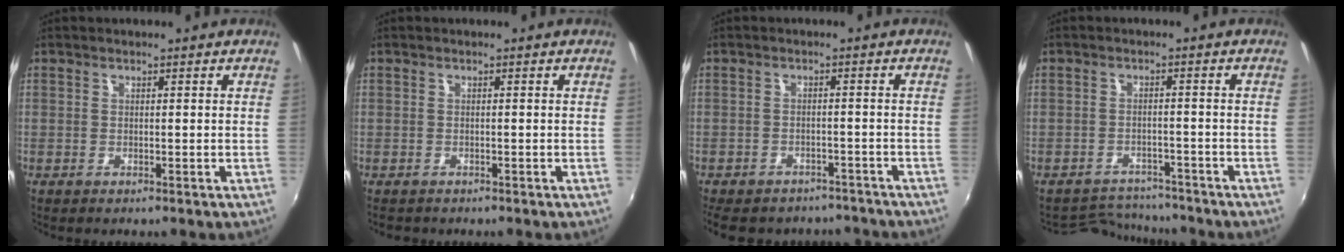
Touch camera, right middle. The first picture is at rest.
{"total": 1.1, "force": [-0.9, 0.8, 0.0], "torque": [-0.004, -0.002, -0.014]}
{"total": 13.5, "force": [-11.2, 6.0, 4.6], "torque": [-0.110, -0.005, -0.143]}
{"total": 6.7, "force": [-6.5, 1.8, -0.1], "torque": [-0.013, 0.008, -0.100]}